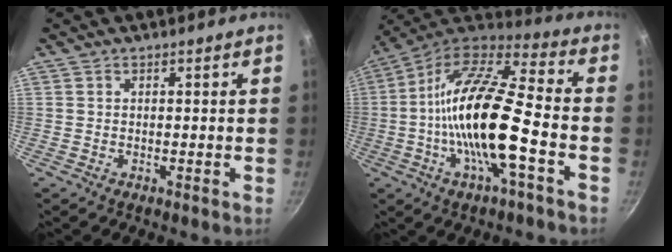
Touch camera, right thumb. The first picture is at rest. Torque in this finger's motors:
{"motor_torque": [0.92, 0.80, 2.65, -0.12, 0.92]}